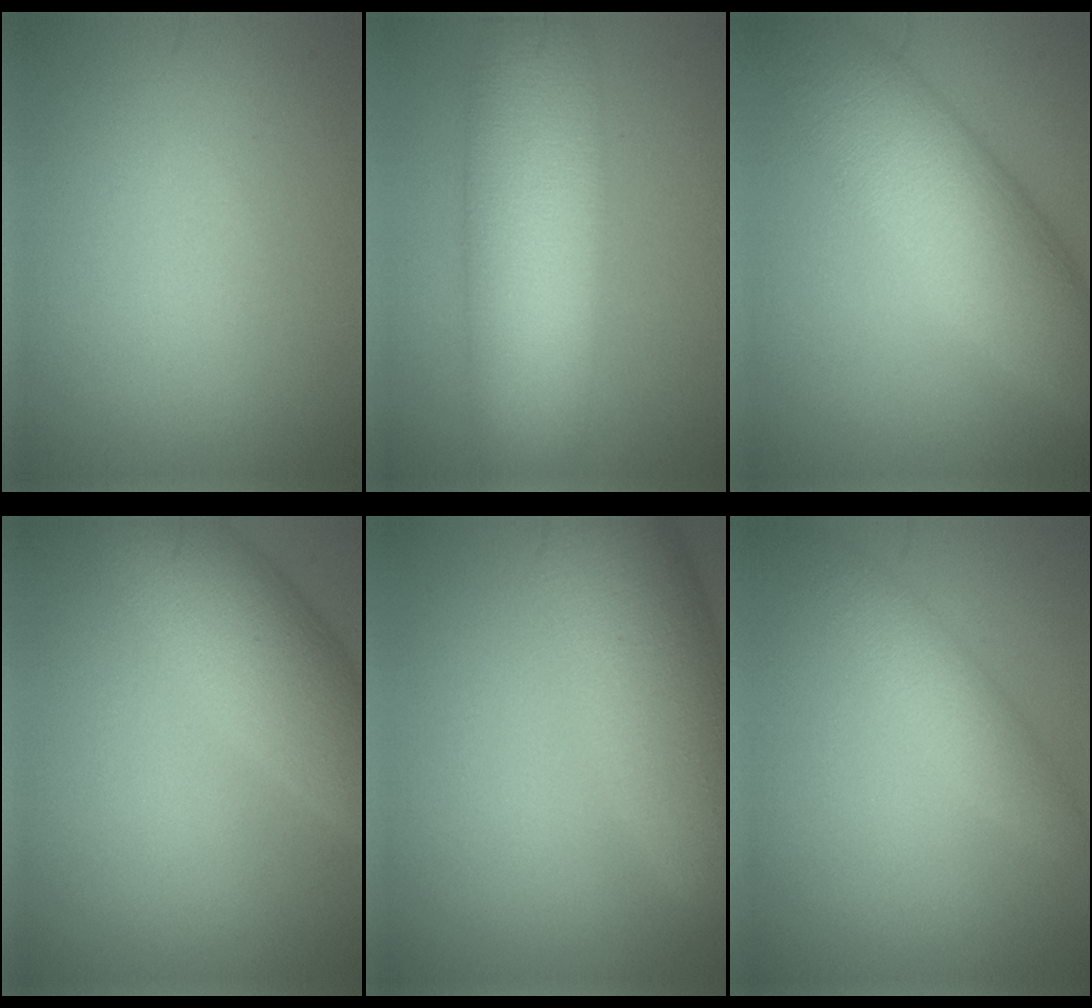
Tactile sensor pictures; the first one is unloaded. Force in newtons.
{"total": 10.8, "press": 10.8, "slide": 0.7}
{"total": 9.2, "press": 9.2, "slide": 0.1}
{"total": 6.7, "press": 6.6, "slide": 0.2}
{"total": 9.1, "press": 9.1, "slide": 0.5}
{"total": 2.8, "press": 2.8, "slide": 0.1}